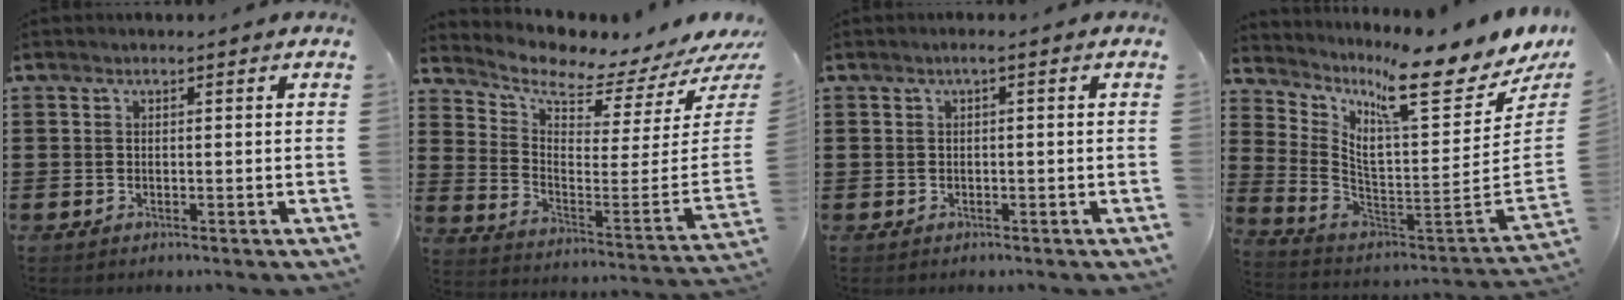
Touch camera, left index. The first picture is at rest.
{"total": 4.9, "force": [3.8, 1.2, 2.9], "torque": [-0.063, -0.055, 0.056]}
{"total": 0.9, "force": [-0.2, 0.1, 0.8], "torque": [-0.014, -0.002, -0.004]}
{"total": 10.2, "force": [7.0, 0.2, 7.4], "torque": [-0.147, -0.073, 0.103]}